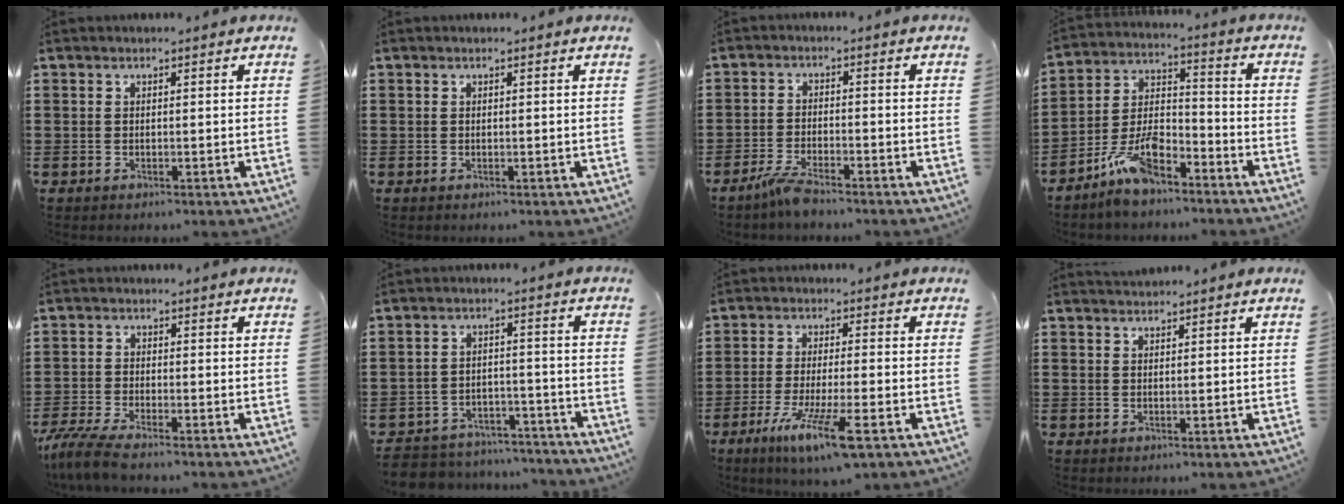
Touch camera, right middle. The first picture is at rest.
{"total": 0.0}
{"total": 3.7, "force": [-3.3, 0.7, 1.6], "torque": [-0.041, 0.003, -0.069]}
{"total": 8.8, "force": [-7.1, 2.9, 4.5], "torque": [-0.099, 0.009, -0.137]}
{"total": 4.5, "force": [-4.0, 0.3, 2.1], "torque": [-0.064, -0.016, -0.084]}
{"total": 5.7, "force": [-5.6, 1.0, 0.2], "torque": [-0.007, 0.012, -0.115]}
{"total": 8.6, "force": [-4.8, 0.7, 7.1], "torque": [-0.139, -0.014, -0.089]}
{"total": 1.2, "force": [1.2, 0.2, 0.1], "torque": [-0.004, 0.001, 0.023]}